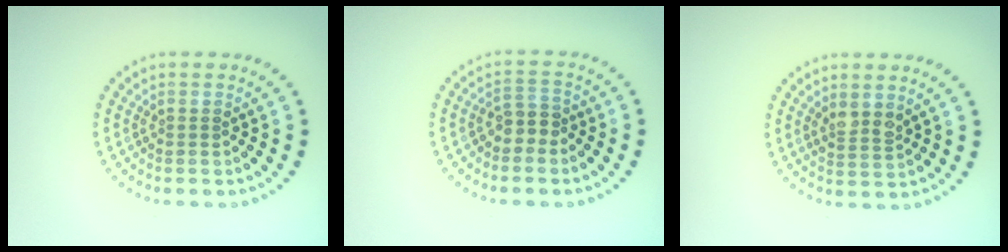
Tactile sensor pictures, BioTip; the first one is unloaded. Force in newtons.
{"total": 1.9, "press": 1.6, "slide": 1.0}
{"total": 1.8, "press": 1.5, "slide": 1.0}